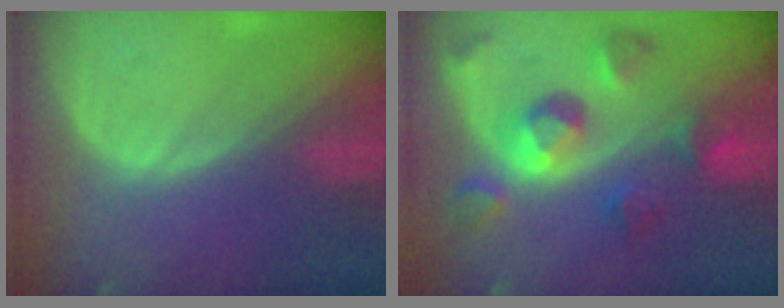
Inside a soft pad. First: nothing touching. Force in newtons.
{"total": 9.5, "press": 8.7, "slide": 3.9}